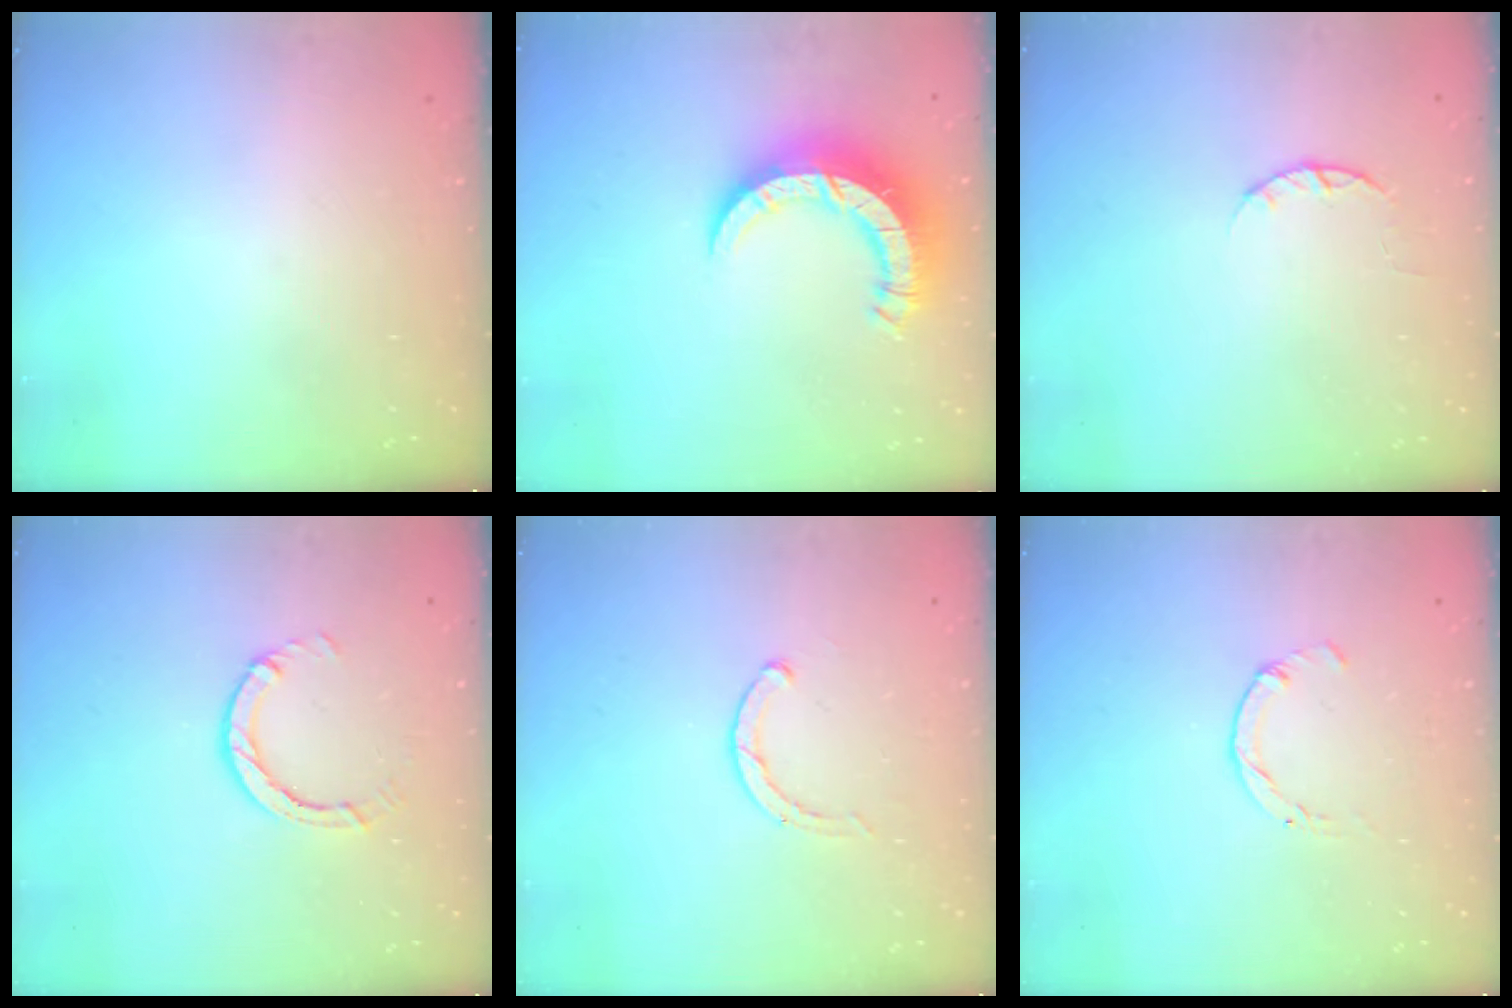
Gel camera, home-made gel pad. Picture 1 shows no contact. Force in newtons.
{"total": 10.0, "press": 9.9, "slide": 1.2}
{"total": 2.4, "press": 2.4, "slide": 0.4}
{"total": 2.9, "press": 2.9, "slide": 0.5}
{"total": 1.9, "press": 1.8, "slide": 0.3}
{"total": 0.0}